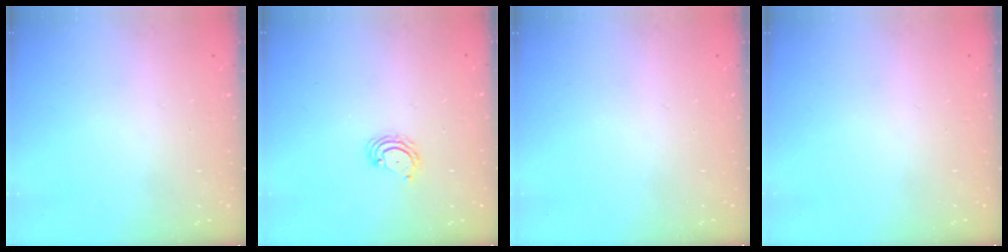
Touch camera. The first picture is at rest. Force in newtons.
{"total": 4.1, "press": 4.1, "slide": 0.4}
{"total": 0.0}
{"total": 0.0}